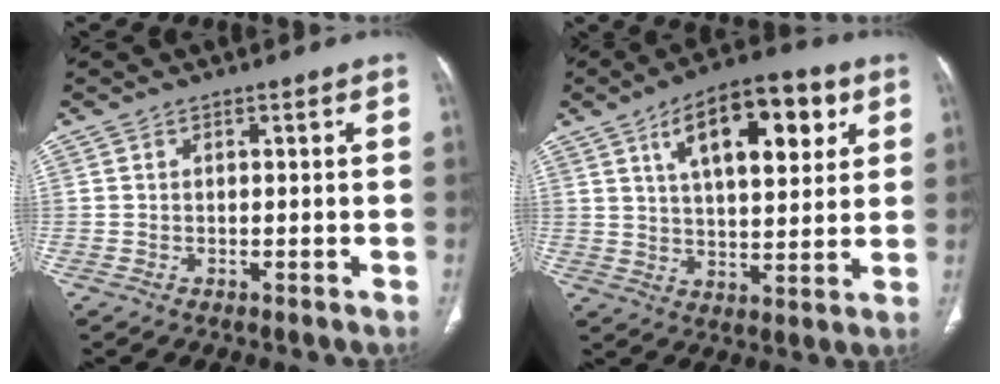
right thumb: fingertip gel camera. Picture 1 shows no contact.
{"total": 16.8, "force": [6.9, 7.5, 13.4], "torque": [-0.170, -0.009, 0.107]}